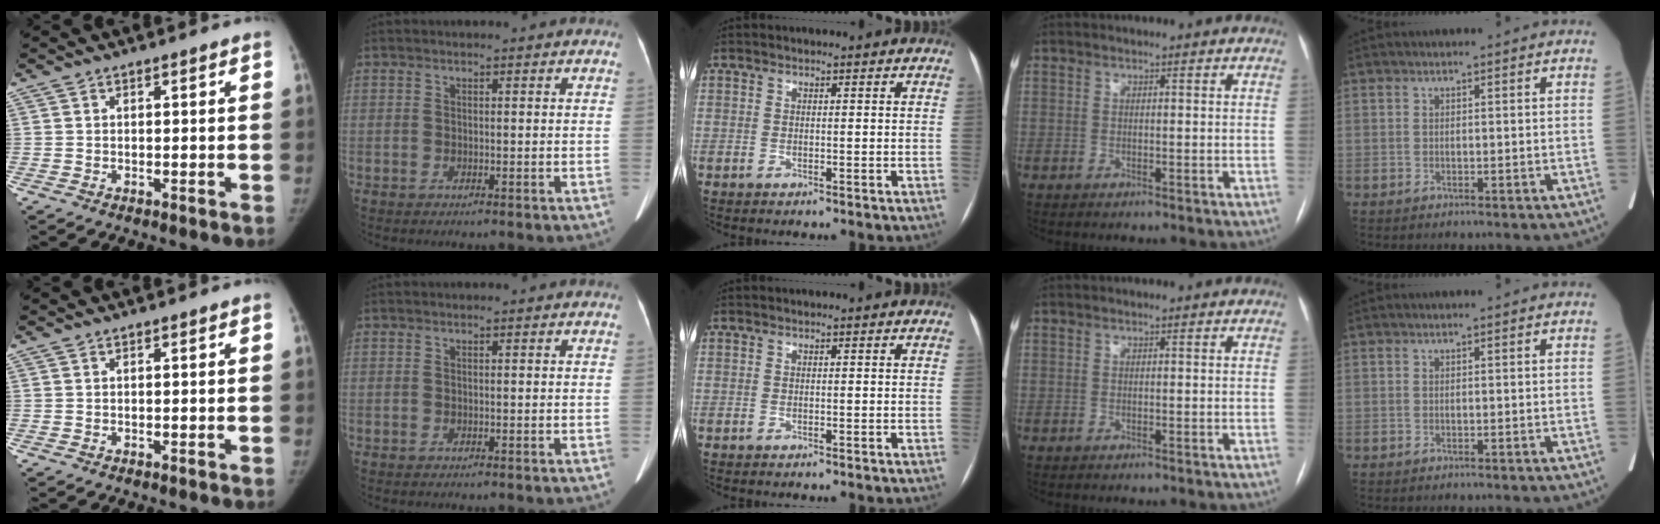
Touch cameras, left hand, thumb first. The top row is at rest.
{}